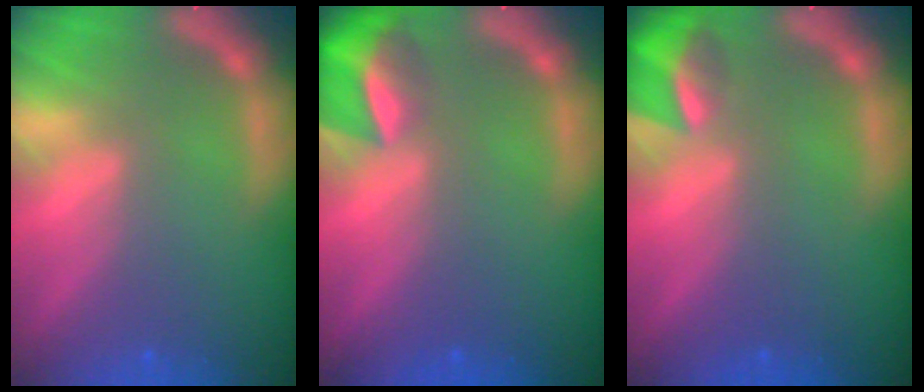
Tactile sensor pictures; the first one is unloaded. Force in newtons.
{"total": 5.5}
{"total": 3.9}